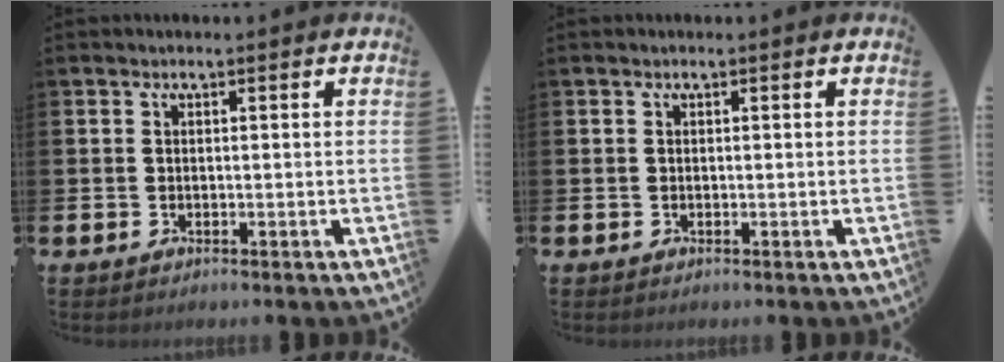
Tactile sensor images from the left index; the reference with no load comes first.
{"total": 0.0}